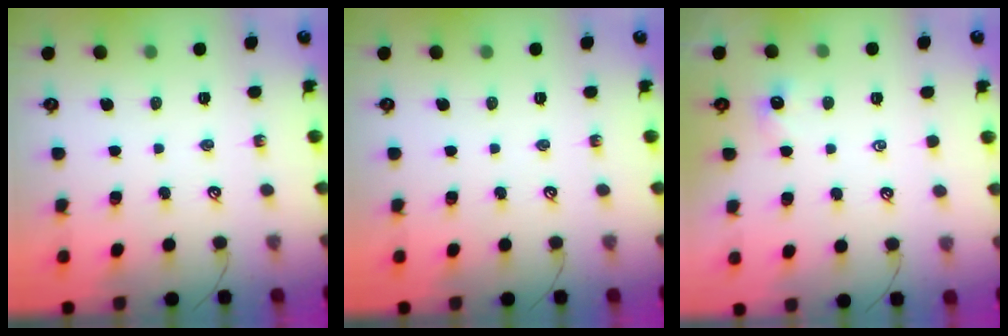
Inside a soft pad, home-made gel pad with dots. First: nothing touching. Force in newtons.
{"total": 0.0}
{"total": 0.6, "press": 0.3, "slide": 0.5}